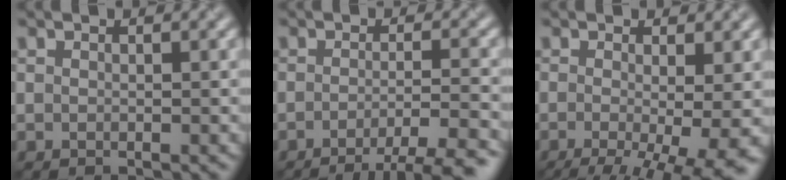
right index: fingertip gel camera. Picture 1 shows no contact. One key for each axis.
{"total": 5.9, "fx": -3.8, "fy": 1.1, "fz": 4.4, "tx": -0.056, "ty": 0.000, "tz": -0.053}
{"total": 11.6, "fx": -3.4, "fy": 4.4, "fz": 10.2, "tx": -0.139, "ty": -0.028, "tz": -0.036}